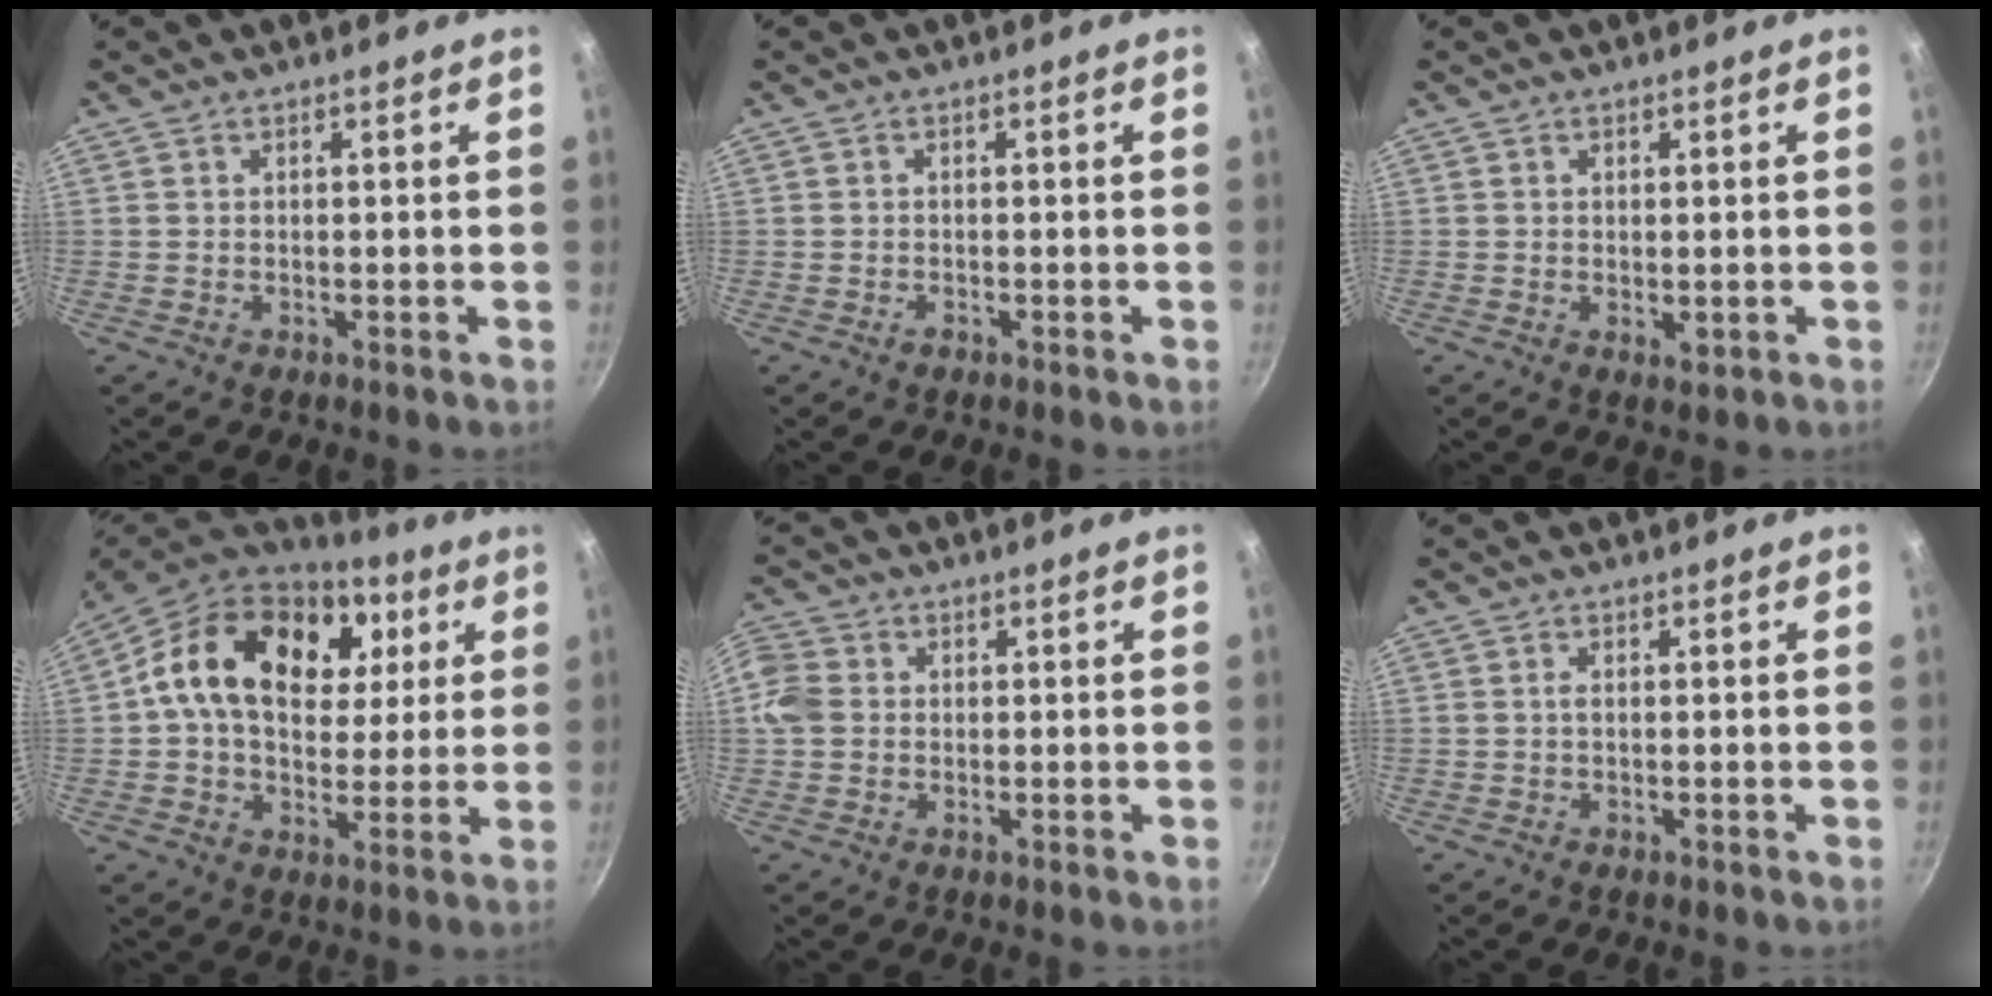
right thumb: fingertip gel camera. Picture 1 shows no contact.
{"total": 1.1, "force": [-0.6, 0.7, 0.5], "torque": [-0.009, 0.004, -0.012]}
{"total": 1.4, "force": [0.1, 0.8, 1.1], "torque": [-0.016, -0.004, 0.002]}
{"total": 22.8, "force": [7.0, 15.6, 15.0], "torque": [-0.233, 0.000, 0.107]}
{"total": 6.0, "force": [0.2, 5.2, 3.1], "torque": [-0.056, 0.007, -0.012]}
{"total": 0.5, "force": [0.0, 0.2, 0.5], "torque": [-0.011, 0.002, -0.001]}